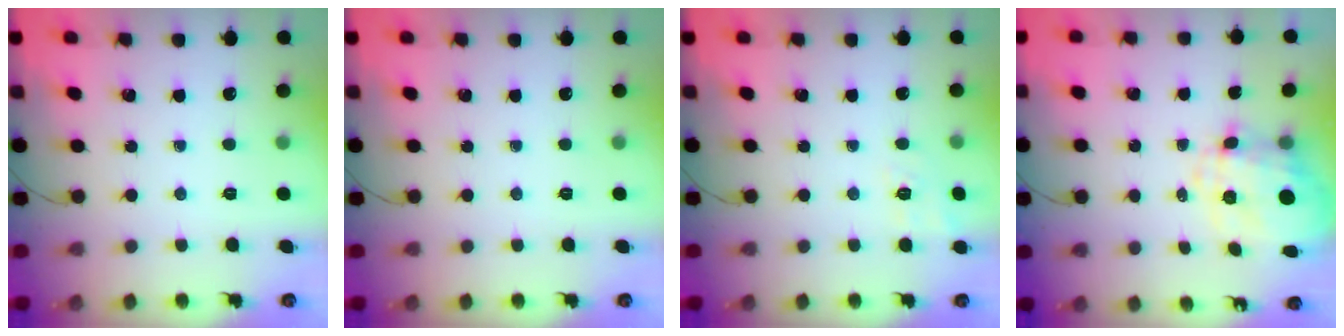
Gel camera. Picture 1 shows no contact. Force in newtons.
{"total": 0.0}
{"total": 8.2, "press": 7.9, "slide": 2.1}
{"total": 11.0, "press": 10.8, "slide": 2.2}